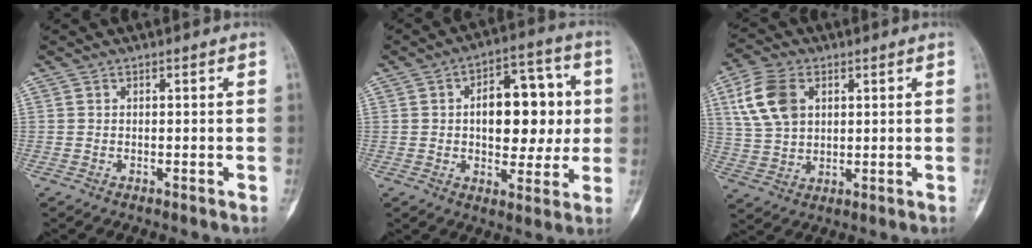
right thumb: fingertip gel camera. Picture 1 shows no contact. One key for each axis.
{"total": 15.4, "fx": 1.2, "fy": 8.9, "fz": 12.5, "tx": -0.126, "ty": 0.018, "tz": 0.015}
{"total": 10.8, "fx": 3.6, "fy": 7.3, "fz": 7.2, "tx": -0.134, "ty": -0.002, "tz": 0.072}